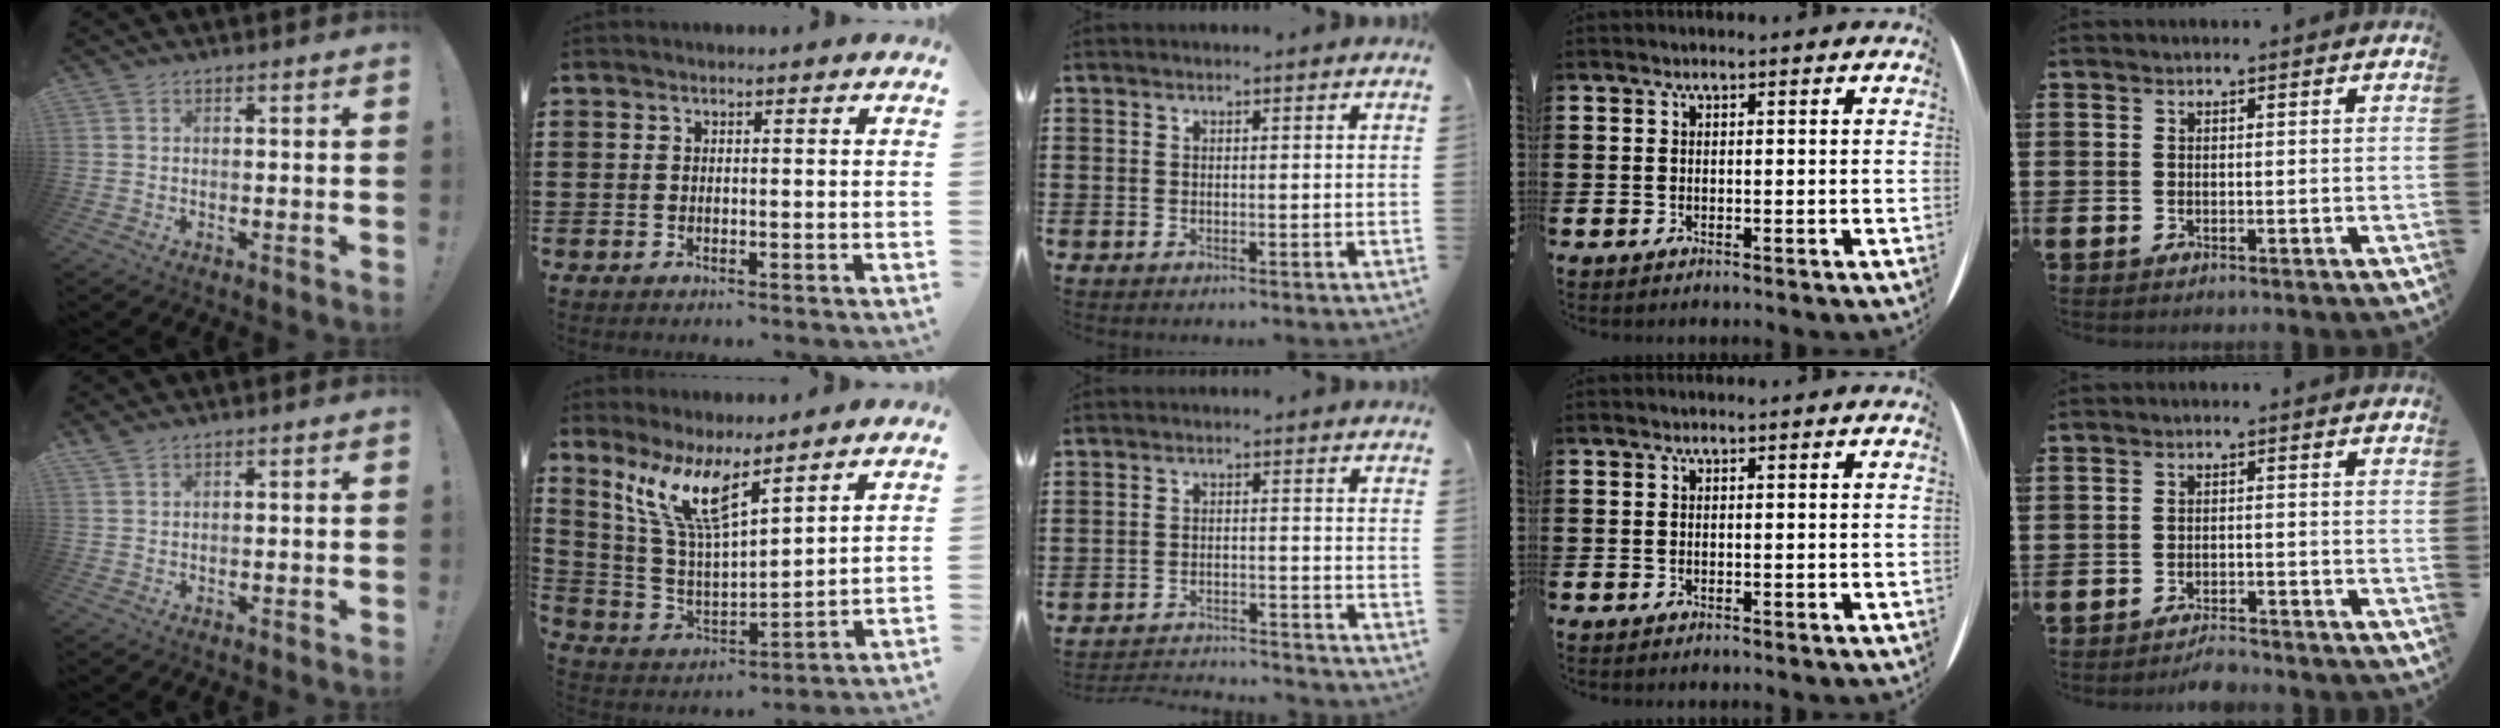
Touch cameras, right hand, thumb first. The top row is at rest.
{"thumb": {"total": 1.7, "force": [1.4, 0.5, 0.7], "torque": [-0.012, -0.007, 0.025]}, "index": {"total": 9.3, "force": [6.5, 2.0, 6.4], "torque": [-0.151, -0.028, 0.116]}, "middle": {"total": 3.1, "force": [-3.0, 0.1, 0.3], "torque": [-0.010, -0.001, -0.064]}, "little": {"total": 2.4, "force": [-2.3, 0.1, 0.3], "torque": [-0.010, 0.006, -0.048]}}